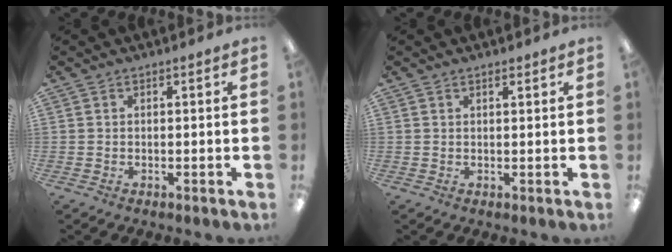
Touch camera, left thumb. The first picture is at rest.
{"total": 0.9, "force": [0.8, 0.2, 0.4], "torque": [-0.008, 0.000, 0.014]}